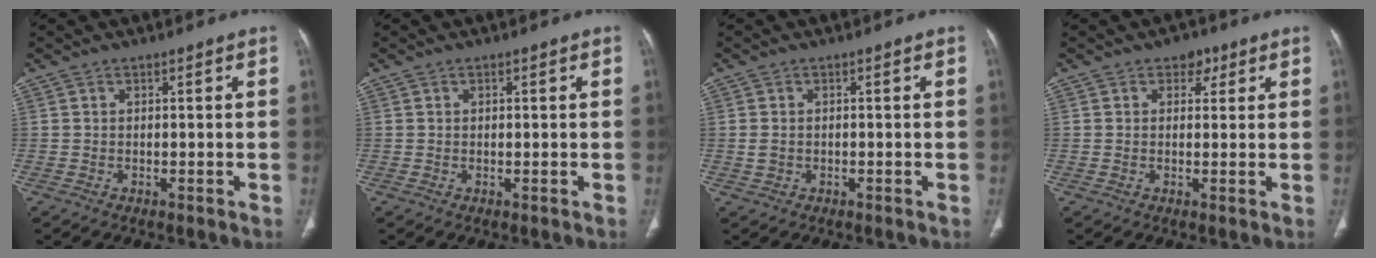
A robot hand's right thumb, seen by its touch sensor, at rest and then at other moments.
{"total": 0.0}
{"total": 1.8, "force": [-0.2, 1.4, 1.1], "torque": [-0.025, 0.005, -0.001]}
{"total": 3.1, "force": [1.6, 2.3, 1.3], "torque": [0.010, -0.003, 0.017]}